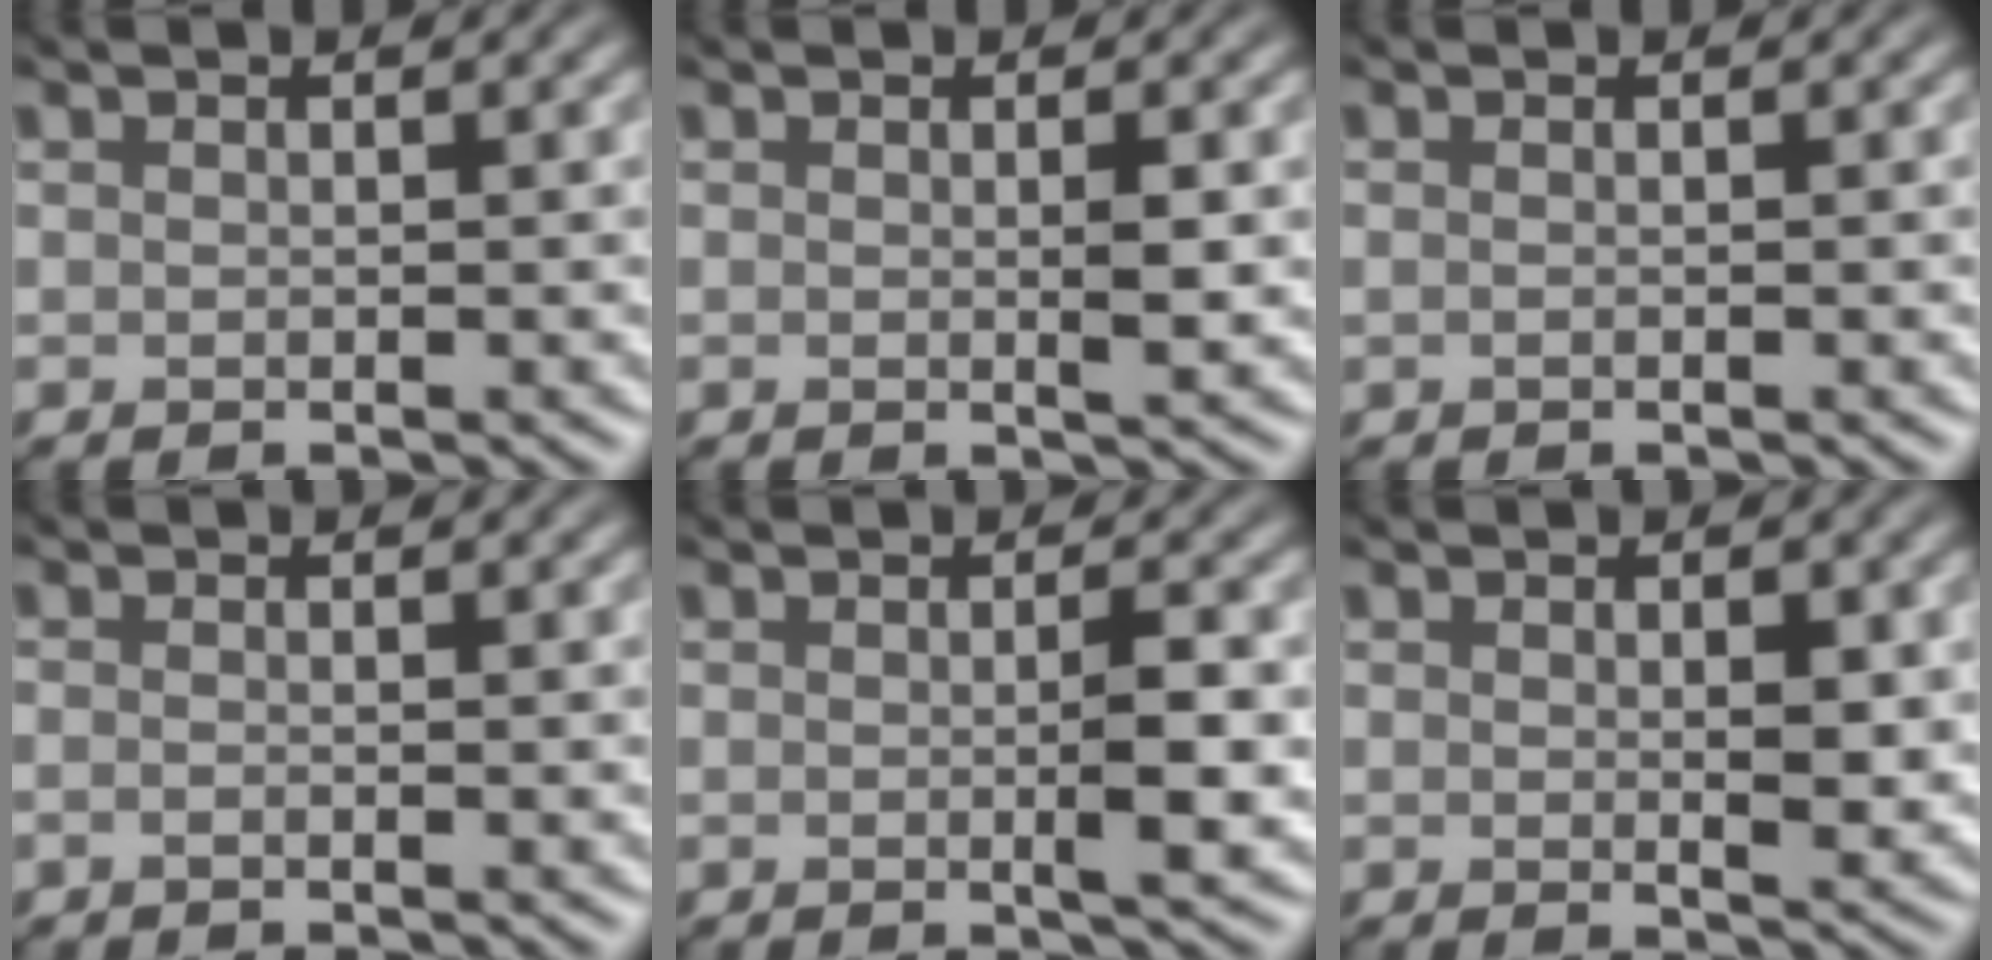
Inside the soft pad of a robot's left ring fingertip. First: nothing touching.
{"total": 1.3, "force": [-0.1, 0.2, 1.2], "torque": [-0.020, -0.003, 0.001]}
{"total": 0.5, "force": [0.1, 0.3, 0.4], "torque": [-0.002, -0.002, -0.006]}
{"total": 1.1, "force": [-0.4, 0.4, 1.0], "torque": [-0.009, -0.005, -0.020]}
{"total": 2.6, "force": [-0.6, 0.5, 2.4], "torque": [-0.038, -0.004, -0.005]}
{"total": 2.3, "force": [0.3, 1.0, 2.1], "torque": [-0.038, -0.007, 0.014]}